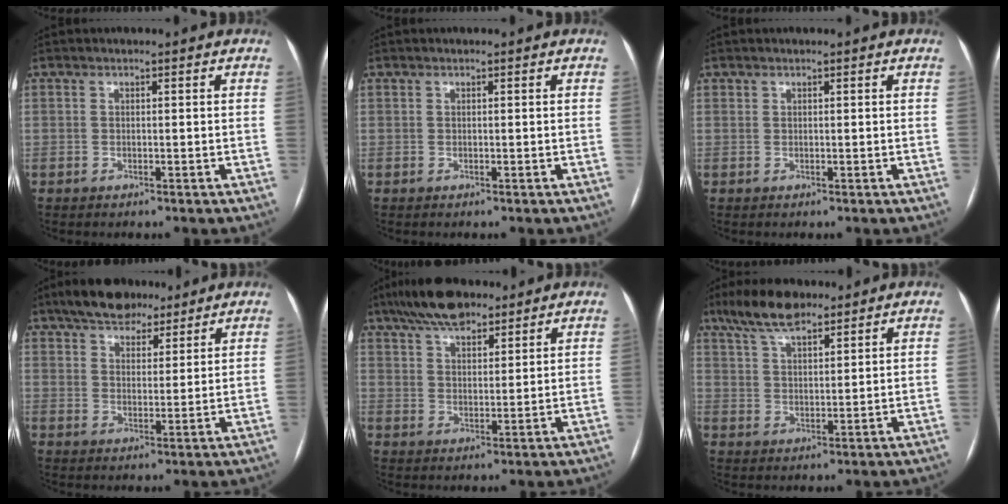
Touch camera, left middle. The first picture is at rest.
{"total": 0.0}
{"total": 0.0}
{"total": 9.2, "force": [7.1, 4.2, 4.1], "torque": [-0.061, 0.020, 0.117]}
{"total": 9.5, "force": [7.3, 3.4, 5.0], "torque": [-0.090, 0.020, 0.129]}
{"total": 8.3, "force": [6.4, 2.4, 4.7], "torque": [-0.093, 0.016, 0.118]}